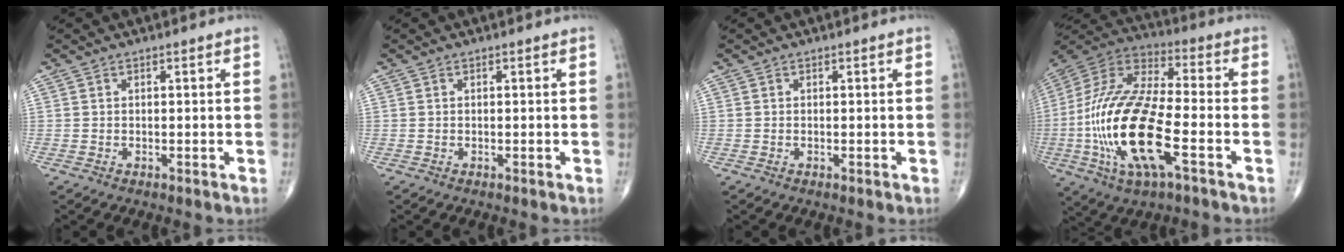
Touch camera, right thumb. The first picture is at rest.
{"total": 0.0}
{"total": 0.0}
{"total": 23.7, "force": [-6.1, 8.6, 21.3], "torque": [-0.469, 0.015, -0.107]}